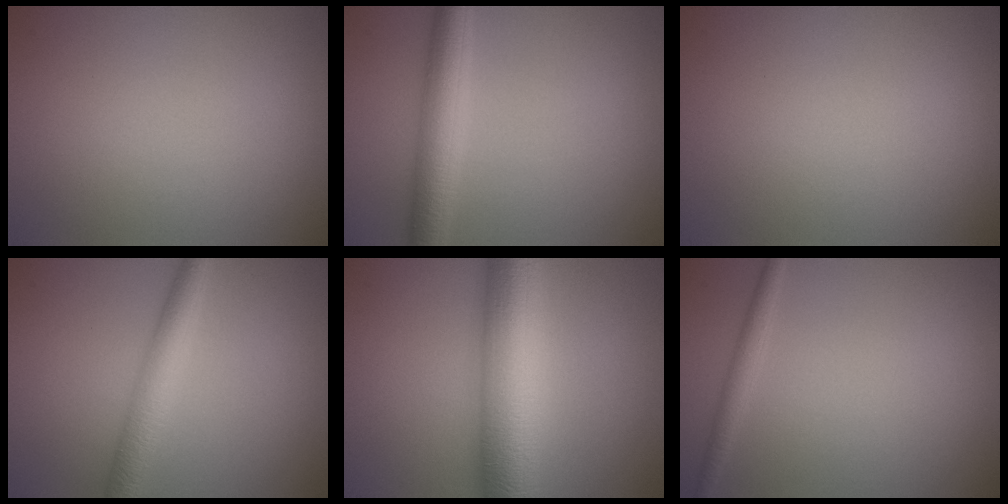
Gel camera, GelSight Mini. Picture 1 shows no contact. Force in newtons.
{"total": 4.4, "press": 4.4, "slide": 0.1}
{"total": 0.0}
{"total": 3.5, "press": 3.5, "slide": 0.1}
{"total": 9.8, "press": 9.8, "slide": 0.2}
{"total": 1.5, "press": 1.5, "slide": 0.1}